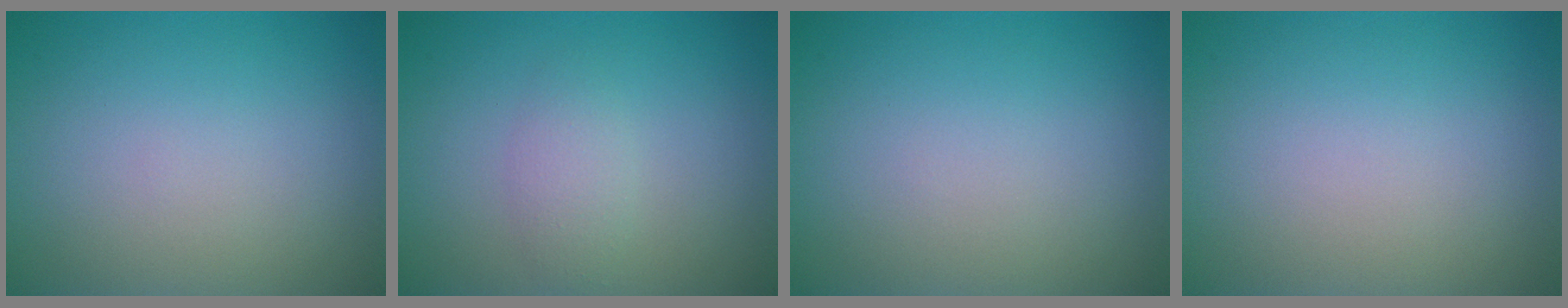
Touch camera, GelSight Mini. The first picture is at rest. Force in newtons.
{"total": 1.7, "press": 1.7, "slide": 0.0}
{"total": 0.0}
{"total": 0.0}